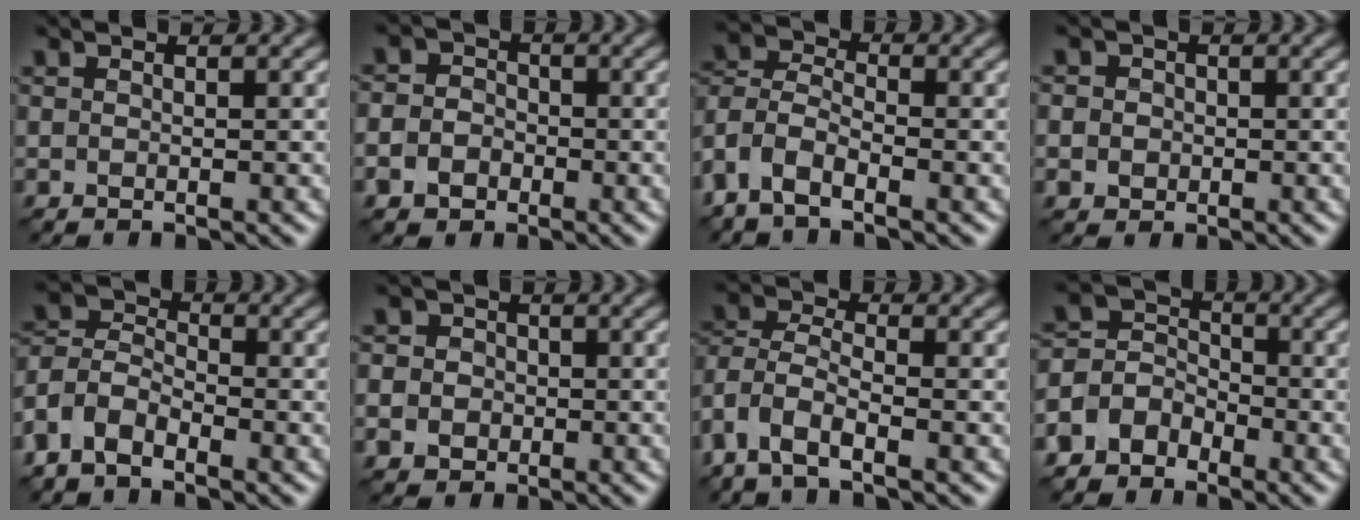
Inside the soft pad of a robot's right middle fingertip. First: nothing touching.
{"total": 3.3, "force": [-1.4, 2.7, 1.1], "torque": [-0.009, 0.000, -0.033]}
{"total": 4.9, "force": [-3.0, 2.4, 3.1], "torque": [-0.070, 0.008, -0.078]}
{"total": 2.8, "force": [0.2, 2.6, 1.0], "torque": [0.002, 0.017, -0.024]}
{"total": 4.7, "force": [-3.0, 2.7, 2.4], "torque": [-0.054, 0.009, -0.077]}
{"total": 4.0, "force": [-0.5, 3.7, 1.4], "torque": [-0.011, 0.012, -0.031]}
{"total": 5.6, "force": [-2.9, 2.7, 3.9], "torque": [-0.090, 0.001, -0.075]}
{"total": 4.1, "force": [-2.8, 2.9, 0.9], "torque": [-0.015, 0.011, -0.067]}